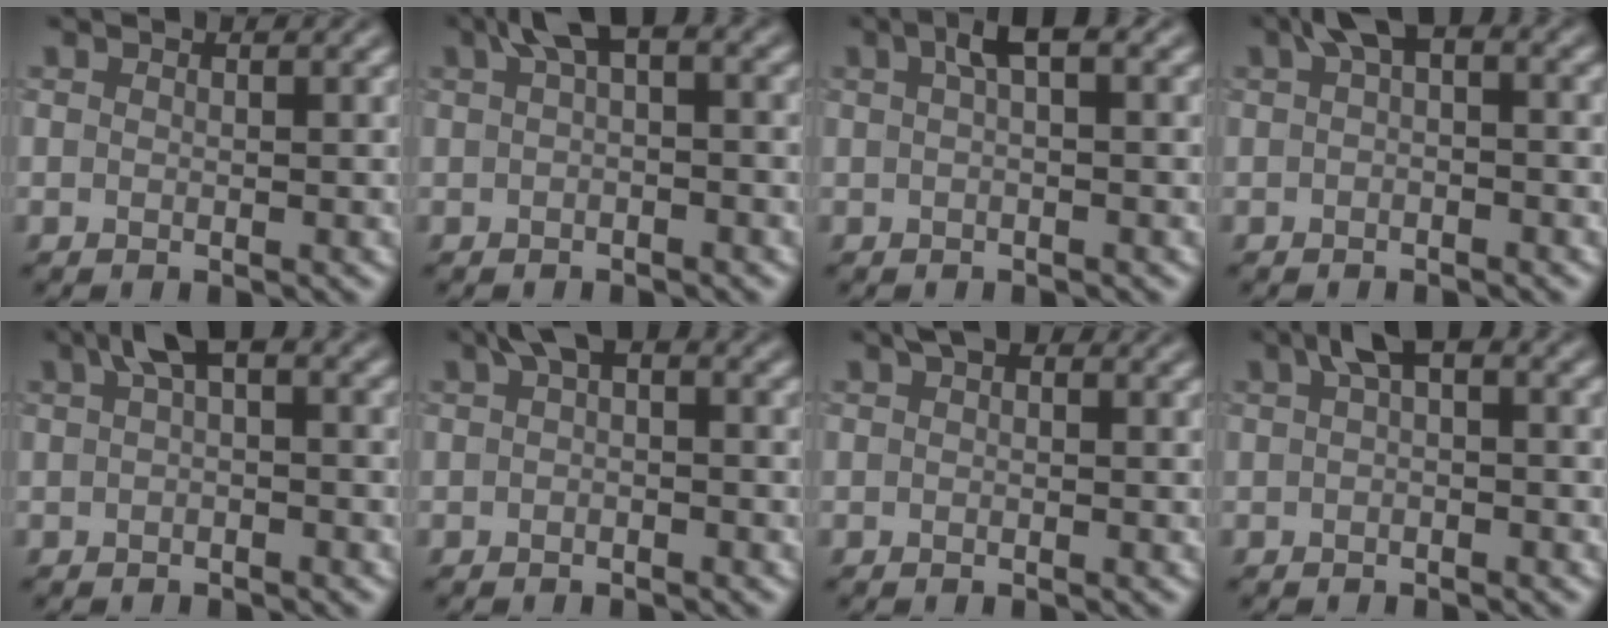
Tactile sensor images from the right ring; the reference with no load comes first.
{"total": 3.0, "force": [0.9, 1.1, 2.6], "torque": [-0.038, 0.016, 0.008]}
{"total": 2.1, "force": [0.7, 0.3, 1.9], "torque": [-0.035, 0.014, 0.008]}
{"total": 2.6, "force": [0.6, 1.3, 2.2], "torque": [-0.032, 0.014, 0.000]}
{"total": 2.9, "force": [0.8, 1.1, 2.6], "torque": [-0.037, 0.016, 0.005]}
{"total": 2.1, "force": [0.5, 1.1, 1.8], "torque": [-0.026, 0.014, 0.001]}
{"total": 1.1, "force": [0.5, 0.6, 0.7], "torque": [-0.011, 0.006, 0.001]}
{"total": 2.6, "force": [0.6, 1.1, 2.3], "torque": [-0.034, 0.015, 0.002]}